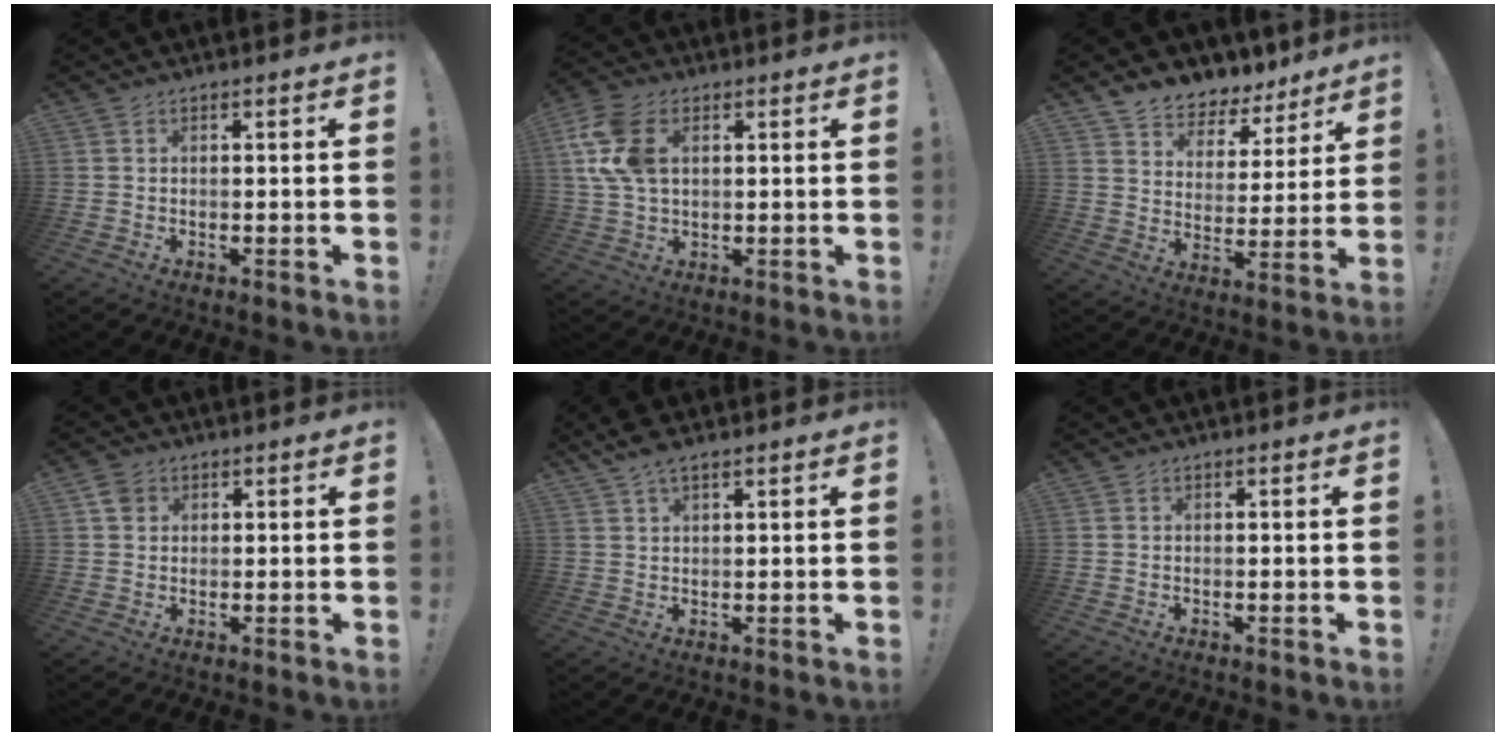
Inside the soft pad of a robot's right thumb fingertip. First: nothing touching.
{"total": 11.9, "force": [3.4, 7.7, 8.4], "torque": [-0.181, 0.010, 0.069]}
{"total": 7.8, "force": [6.7, 3.8, 1.0], "torque": [-0.014, -0.064, 0.126]}
{"total": 3.5, "force": [1.5, 2.9, 1.2], "torque": [-0.013, 0.000, 0.028]}
{"total": 4.5, "force": [3.4, 1.4, 2.7], "torque": [-0.048, -0.013, 0.062]}
{"total": 0.0}